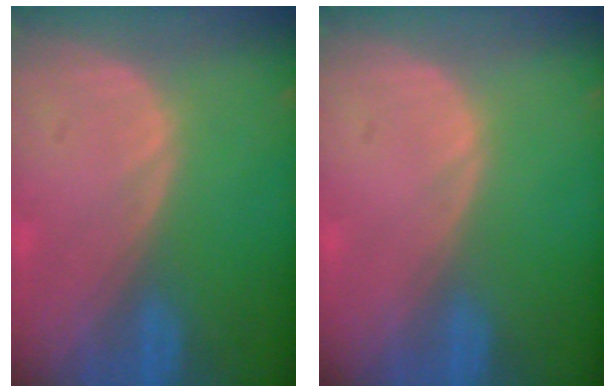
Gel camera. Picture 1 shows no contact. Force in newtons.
{"total": 0.0}